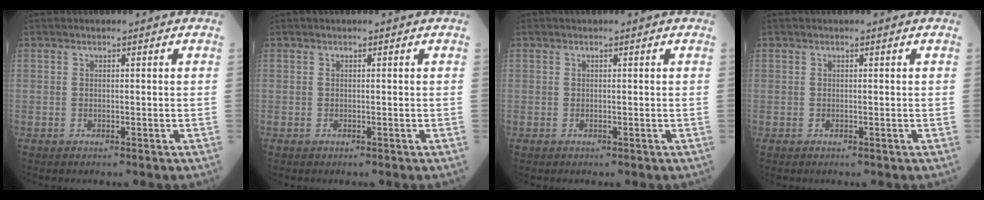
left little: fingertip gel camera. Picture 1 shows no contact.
{"total": 0.0}
{"total": 0.0}
{"total": 0.0}